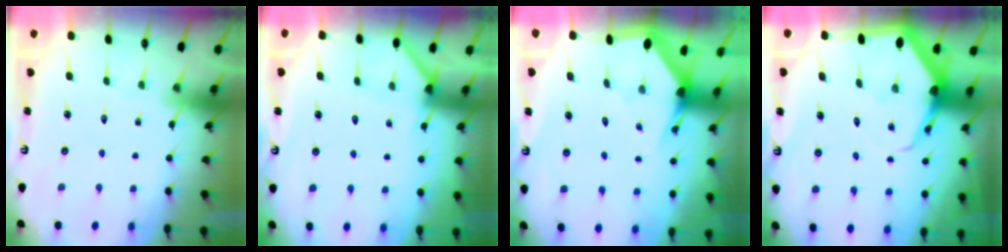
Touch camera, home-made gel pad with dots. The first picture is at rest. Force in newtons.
{"total": 3.7, "press": 3.7, "slide": 0.5}
{"total": 2.9, "press": 2.9, "slide": 0.1}
{"total": 6.7, "press": 6.6, "slide": 0.8}